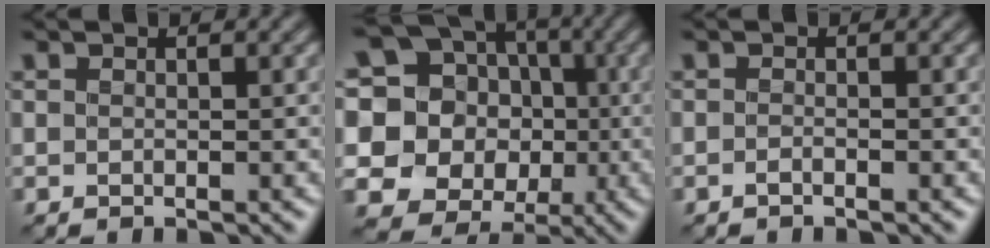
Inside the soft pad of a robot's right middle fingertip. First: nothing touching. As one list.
[{"total": 16.3, "force": [2.1, 15.4, 5.2], "torque": [-0.168, 0.041, 0.011]}, {"total": 0.7, "force": [-0.5, 0.2, 0.5], "torque": [-0.009, -0.001, -0.010]}]